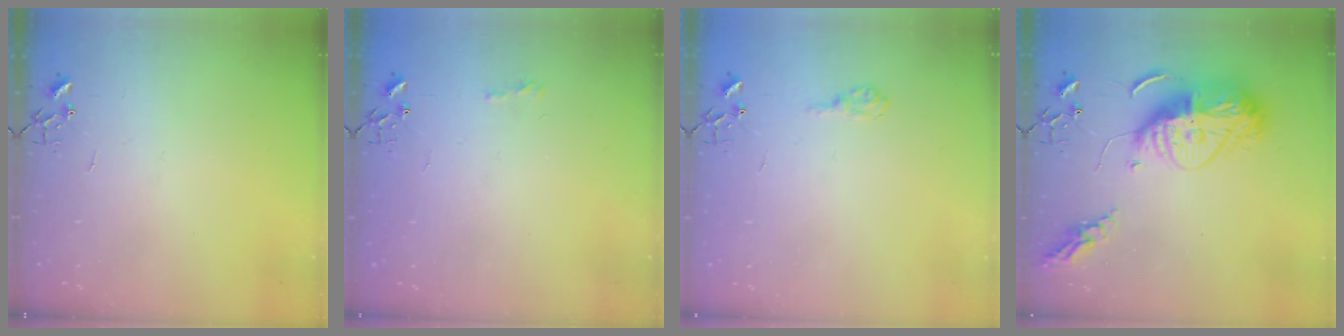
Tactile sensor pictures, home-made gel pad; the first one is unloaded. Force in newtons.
{"total": 7.0, "press": 6.9, "slide": 0.5}
{"total": 8.4, "press": 8.4, "slide": 0.8}
{"total": 18.2, "press": 18.2, "slide": 1.6}